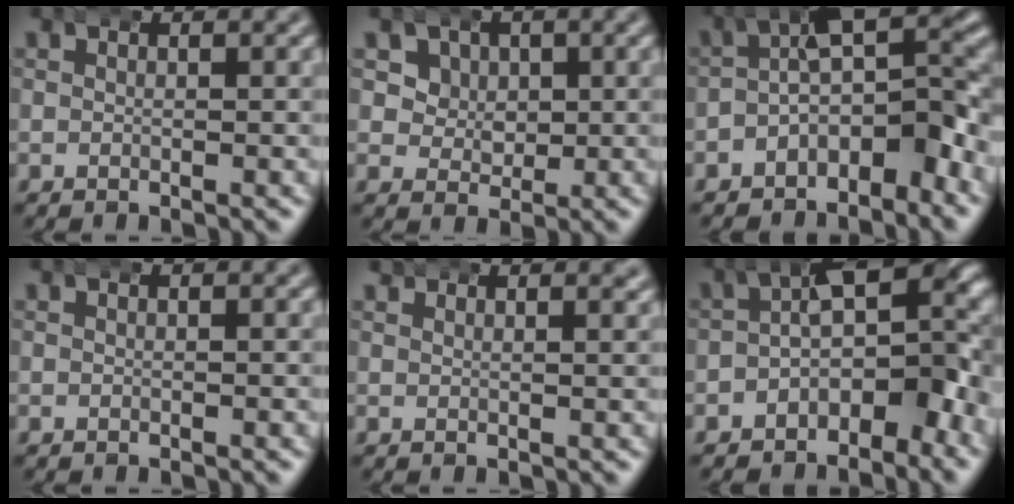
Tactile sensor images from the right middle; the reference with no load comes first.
{"total": 7.4, "force": [3.4, 5.6, 3.4], "torque": [-0.062, 0.009, 0.048]}
{"total": 9.1, "force": [-1.3, 5.4, 7.1], "torque": [-0.076, 0.003, -0.031]}
{"total": 0.0}
{"total": 1.5, "force": [1.3, 0.2, 0.7], "torque": [-0.005, 0.006, 0.016]}
{"total": 10.5, "force": [0.5, 5.9, 8.7], "torque": [-0.087, 0.005, -0.001]}